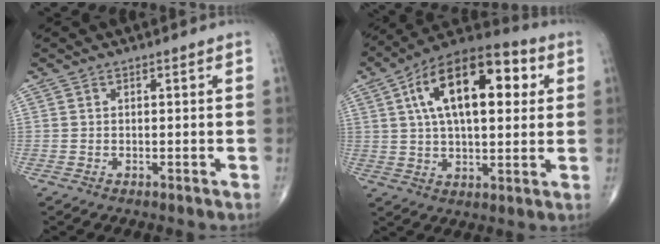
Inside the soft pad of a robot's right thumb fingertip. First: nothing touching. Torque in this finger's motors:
{"motor_torque": [0.00, 2.50, 1.70, 0.10, 0.55]}